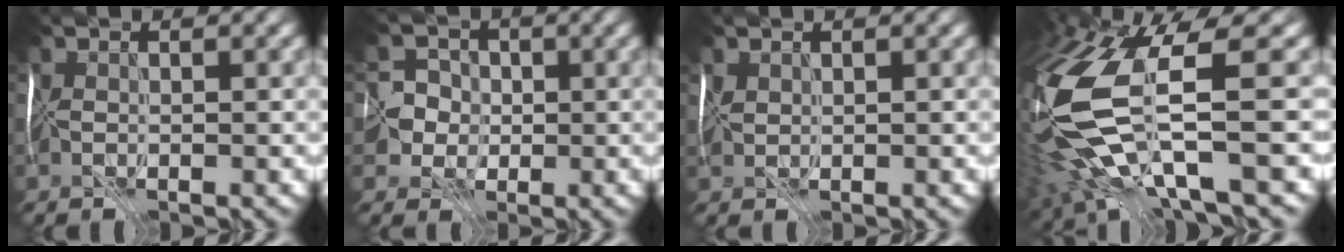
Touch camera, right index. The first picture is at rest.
{"total": 3.8, "force": [-0.7, 3.7, 0.2], "torque": [0.027, 0.011, -0.032]}
{"total": 1.0, "force": [0.8, 0.7, 0.1], "torque": [0.000, 0.000, 0.019]}
{"total": 10.7, "force": [-1.8, 3.2, 10.0], "torque": [-0.235, -0.023, -0.013]}